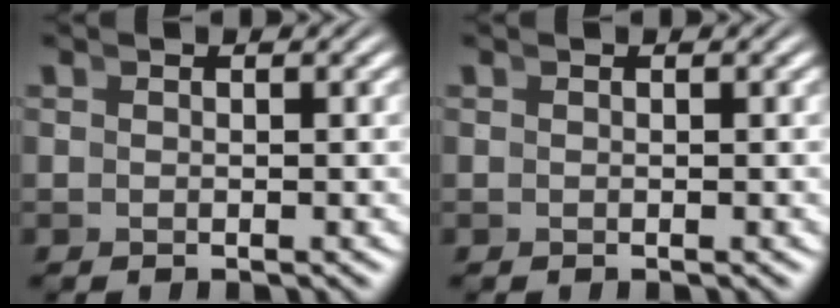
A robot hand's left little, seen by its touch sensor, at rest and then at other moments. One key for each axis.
{"total": 0.0}